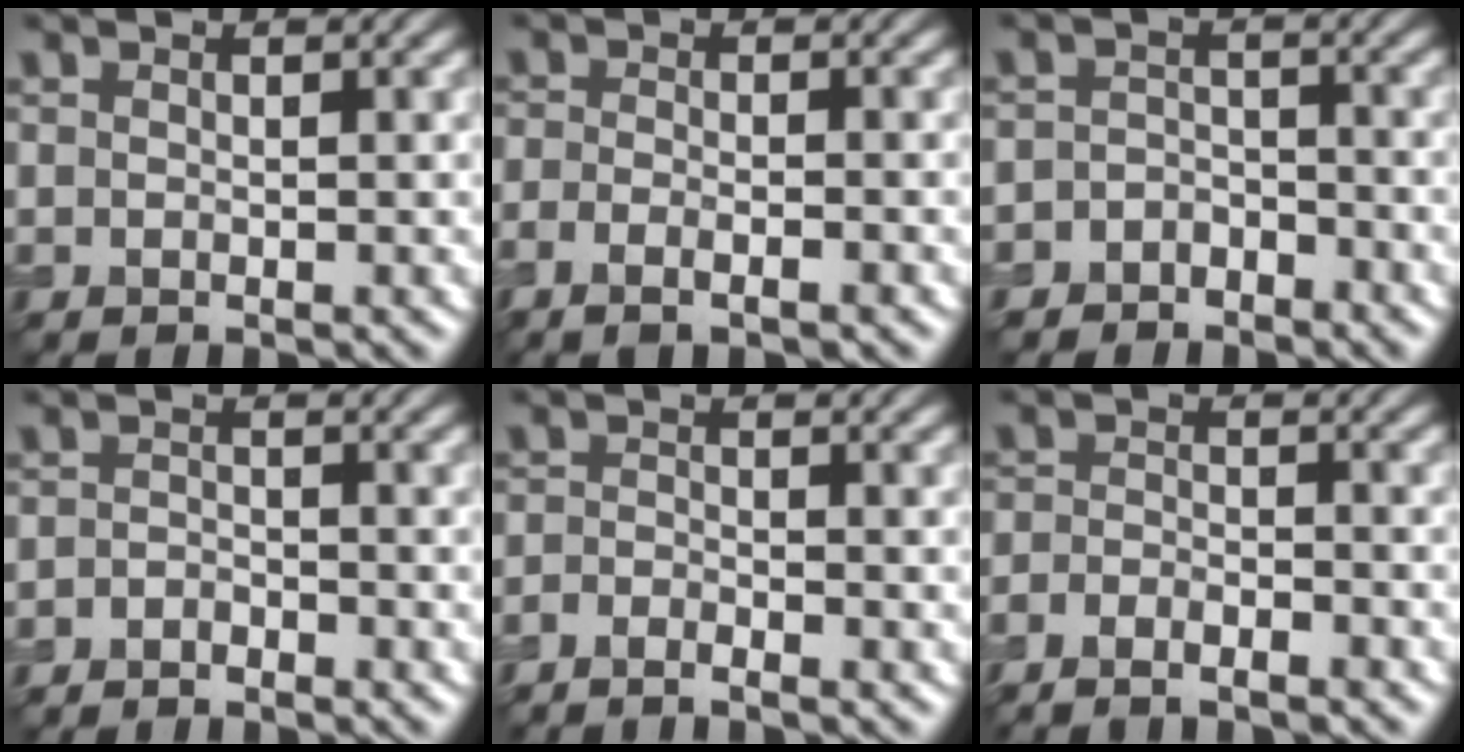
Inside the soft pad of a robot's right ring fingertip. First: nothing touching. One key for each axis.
{"total": 3.0, "fx": -2.1, "fy": 0.8, "fz": 2.0, "tx": -0.035, "ty": 0.000, "tz": -0.035}
{"total": 2.8, "fx": -2.4, "fy": 1.5, "fz": -0.5, "tx": 0.027, "ty": 0.005, "tz": -0.041}
{"total": 1.2, "fx": -1.2, "fy": 0.4, "fz": -0.1, "tx": 0.004, "ty": 0.002, "tz": -0.028}
{"total": 2.2, "fx": -2.1, "fy": 0.0, "fz": 0.4, "tx": -0.015, "ty": -0.003, "tz": -0.046}
{"total": 3.2, "fx": -2.9, "fy": 0.7, "fz": 1.1, "tx": -0.022, "ty": -0.003, "tz": -0.058}